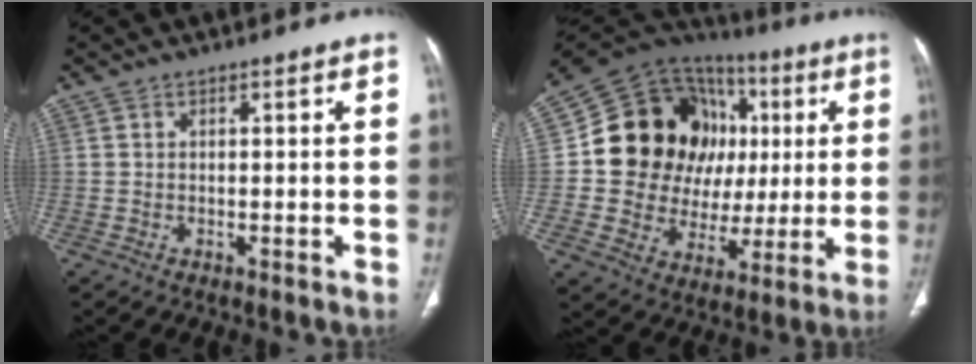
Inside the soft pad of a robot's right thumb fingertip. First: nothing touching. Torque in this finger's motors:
{"motor_torque": [0.64, 3.29, 0.56, -0.48, 0.09]}